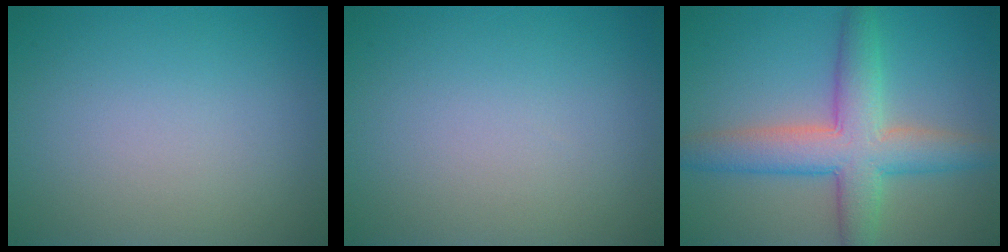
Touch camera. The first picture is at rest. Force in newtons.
{"total": 0.0}
{"total": 6.9, "press": 6.9, "slide": 0.2}